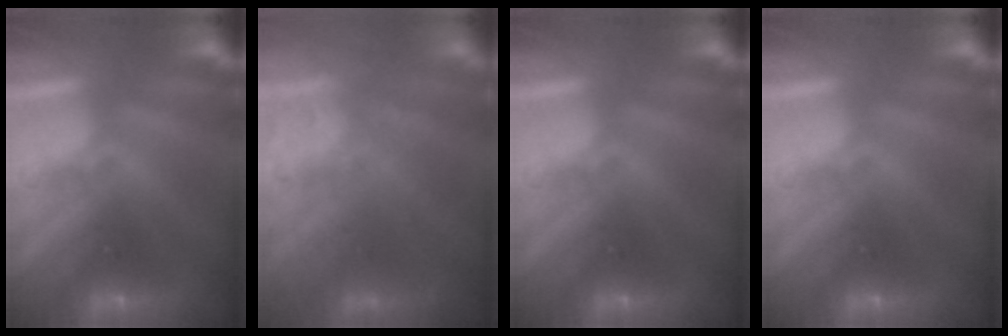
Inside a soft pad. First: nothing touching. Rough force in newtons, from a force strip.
{"total": 8.3}
{"total": 0.0}
{"total": 0.0}